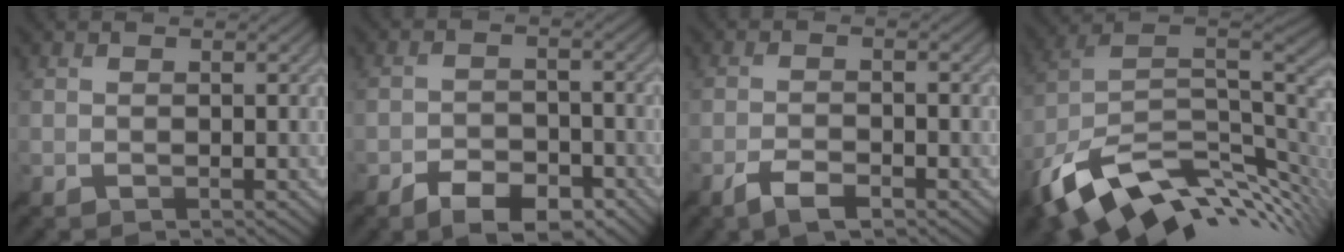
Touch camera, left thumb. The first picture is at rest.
{"total": 5.9, "force": [-4.2, 2.6, 3.2], "torque": [-0.046, 0.000, -0.072]}
{"total": 3.6, "force": [-2.6, 0.8, 2.4], "torque": [-0.042, 0.000, -0.054]}
{"total": 15.9, "force": [-5.5, 8.7, 12.2], "torque": [-0.257, -0.015, -0.095]}